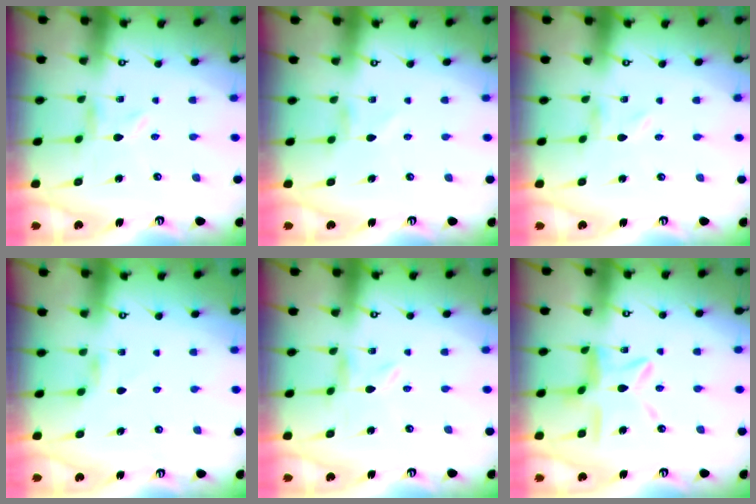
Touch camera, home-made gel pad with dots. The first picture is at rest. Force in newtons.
{"total": 2.8, "press": 2.8, "slide": 0.3}
{"total": 1.0, "press": 1.0, "slide": 0.0}
{"total": 2.9, "press": 2.9, "slide": 0.5}
{"total": 0.7, "press": 0.6, "slide": 0.3}
{"total": 11.7, "press": 11.7, "slide": 1.1}